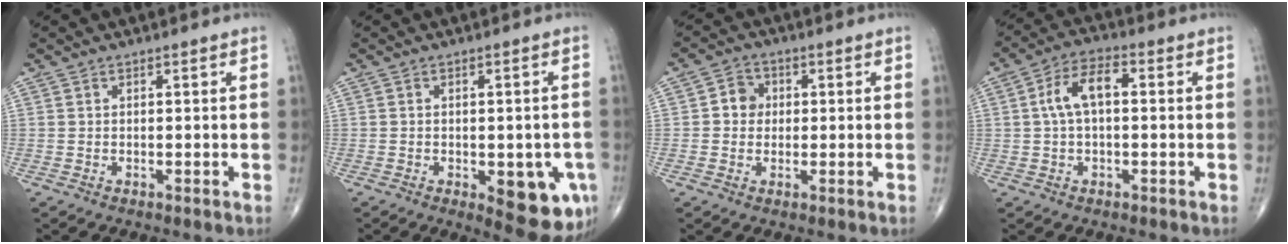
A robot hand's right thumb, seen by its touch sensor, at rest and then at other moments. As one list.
[{"total": 11.1, "force": [-3.7, 4.7, 9.3], "torque": [-0.087, -0.002, -0.034]}, {"total": 4.2, "force": [0.3, 3.8, 1.8], "torque": [-0.008, 0.008, -0.003]}, {"total": 7.4, "force": [0.7, 3.8, 6.4], "torque": [-0.122, 0.025, 0.004]}]